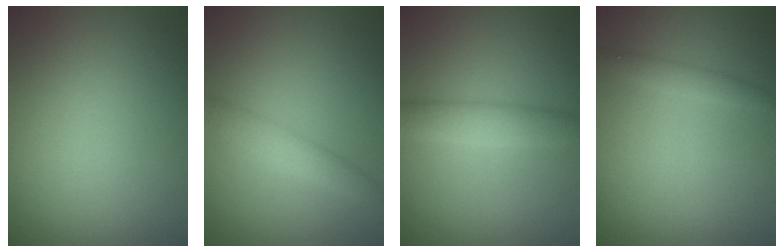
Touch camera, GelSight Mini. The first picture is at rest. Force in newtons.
{"total": 2.7, "press": 2.7, "slide": 0.1}
{"total": 3.2, "press": 3.2, "slide": 0.1}
{"total": 1.3, "press": 1.3, "slide": 0.1}